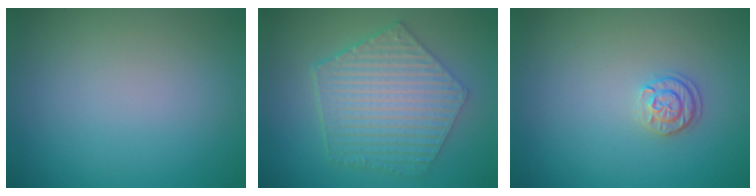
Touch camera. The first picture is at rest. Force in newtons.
{"total": 6.9, "press": 5.0, "slide": 4.8}
{"total": 1.7, "press": 1.6, "slide": 0.7}